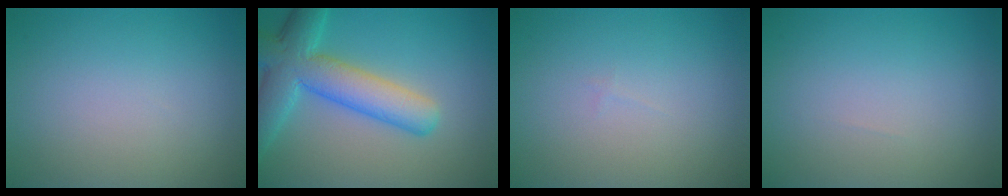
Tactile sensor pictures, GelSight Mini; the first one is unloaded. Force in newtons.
{"total": 7.7, "press": 7.7, "slide": 0.4}
{"total": 0.0}
{"total": 0.0}